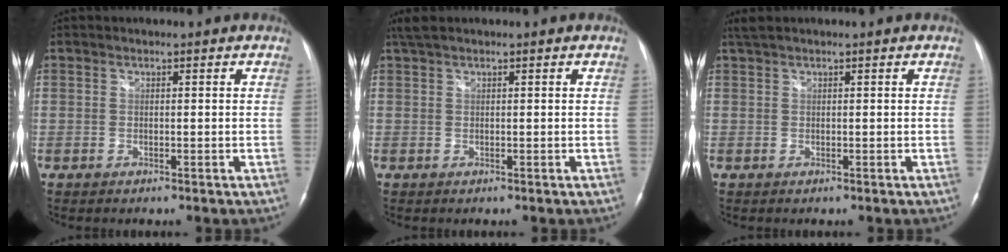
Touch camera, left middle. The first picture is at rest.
{"total": 2.1, "force": [1.7, 0.3, 1.3], "torque": [-0.031, 0.023, 0.035]}
{"total": 1.7, "force": [1.3, 0.1, 1.0], "torque": [-0.026, 0.023, 0.028]}